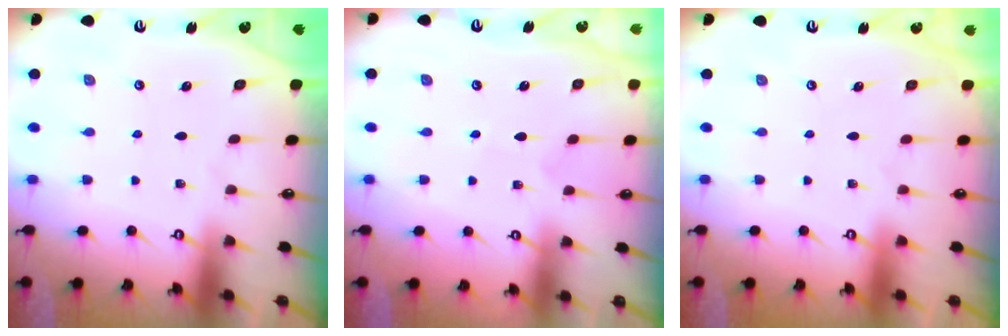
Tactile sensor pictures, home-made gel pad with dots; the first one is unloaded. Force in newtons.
{"total": 2.9, "press": 2.8, "slide": 0.2}
{"total": 0.0}